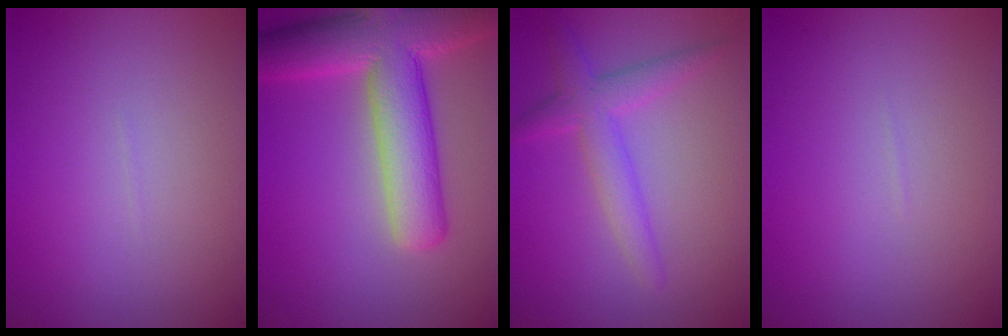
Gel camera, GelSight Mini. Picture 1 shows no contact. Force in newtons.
{"total": 10.0, "press": 9.9, "slide": 0.8}
{"total": 3.4, "press": 3.4, "slide": 0.2}
{"total": 0.0}